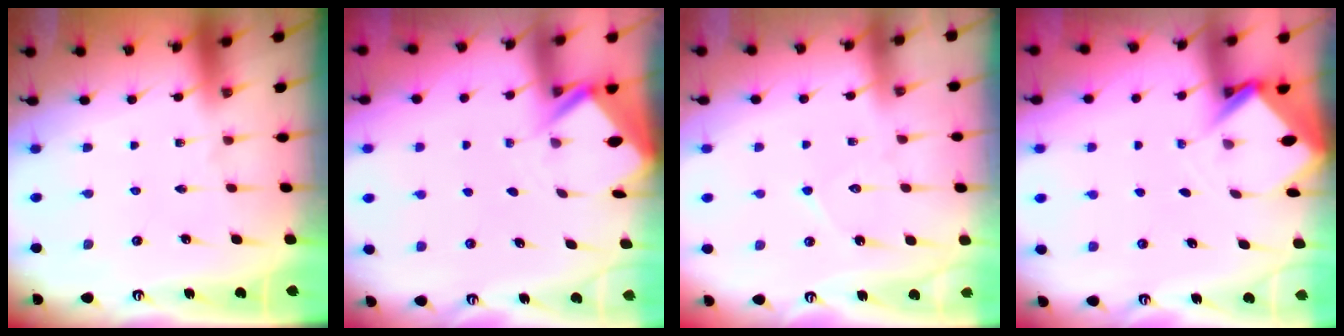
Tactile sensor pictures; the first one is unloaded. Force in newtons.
{"total": 3.0, "press": 3.0, "slide": 0.3}
{"total": 5.3, "press": 5.3, "slide": 0.5}
{"total": 3.6, "press": 3.6, "slide": 0.2}